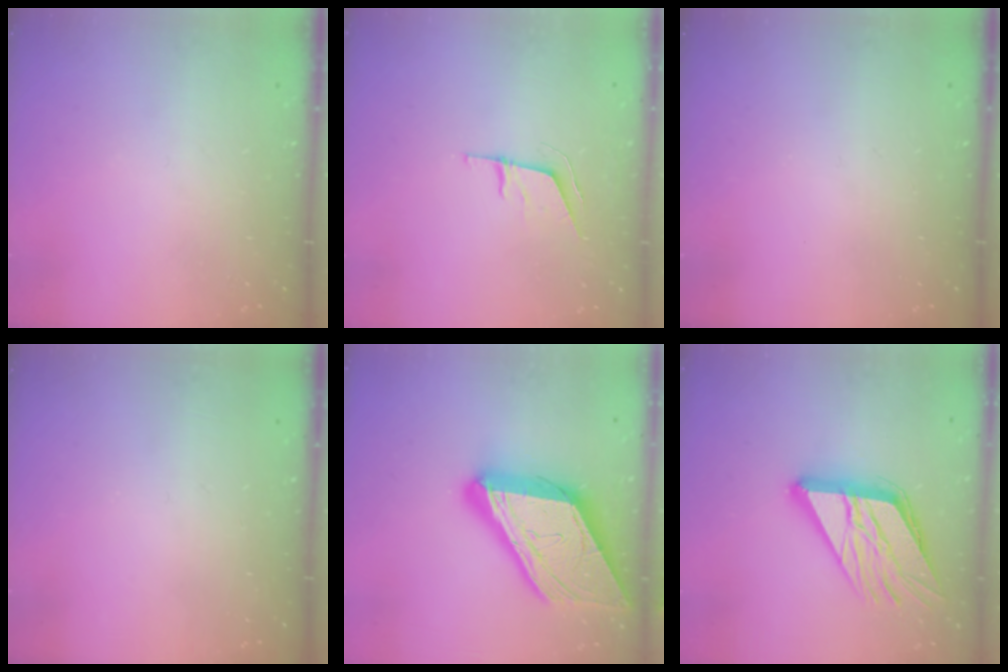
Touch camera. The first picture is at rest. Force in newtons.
{"total": 6.1, "press": 6.1, "slide": 0.0}
{"total": 0.0}
{"total": 0.0}
{"total": 24.3, "press": 24.2, "slide": 2.6}
{"total": 18.0, "press": 17.9, "slide": 2.5}